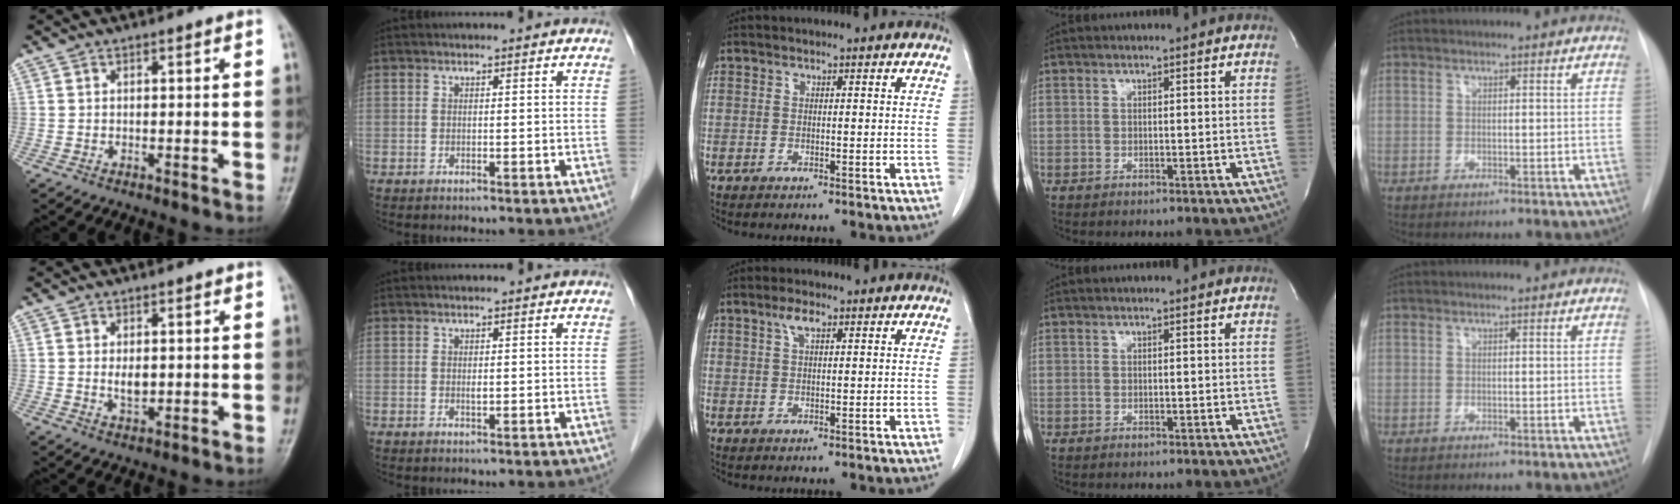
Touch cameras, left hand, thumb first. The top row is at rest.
{"thumb": {"total": 2.9, "force": [0.3, 1.7, 2.3], "torque": [-0.034, -0.007, 0.009]}, "index": {"total": 0.6, "force": [0.0, 0.2, 0.6], "torque": [-0.013, -0.005, 0.000]}, "middle": {"total": 2.4, "force": [1.3, 0.8, 1.9], "torque": [-0.042, 0.007, 0.027]}}